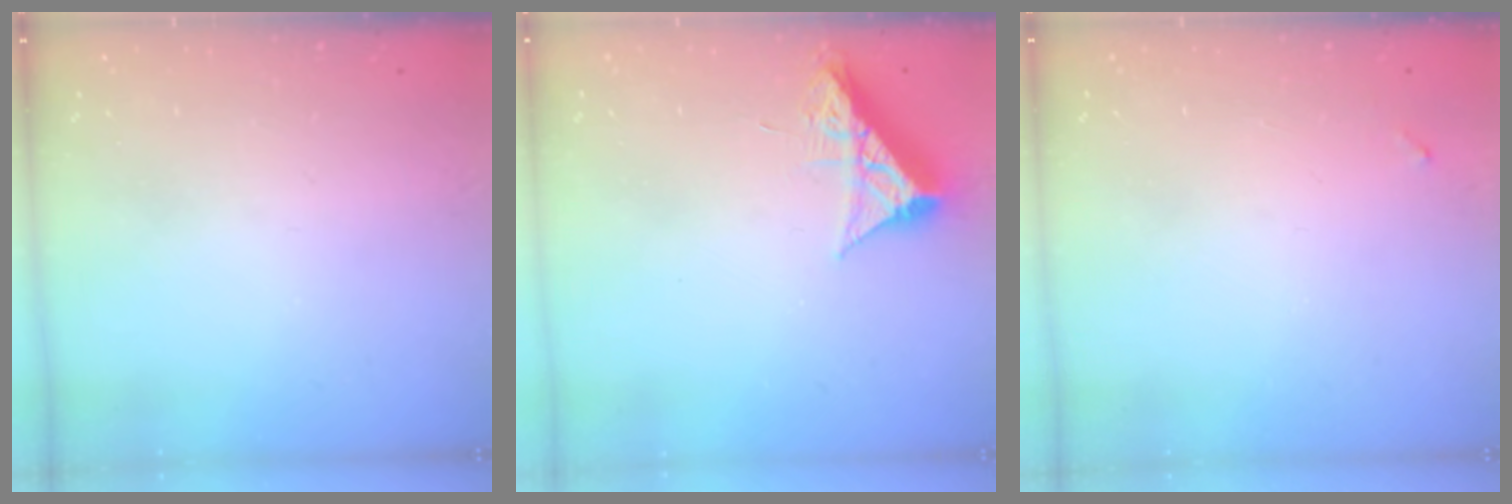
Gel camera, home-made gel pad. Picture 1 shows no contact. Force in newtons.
{"total": 8.9, "press": 8.9, "slide": 0.4}
{"total": 3.9, "press": 3.9, "slide": 0.3}